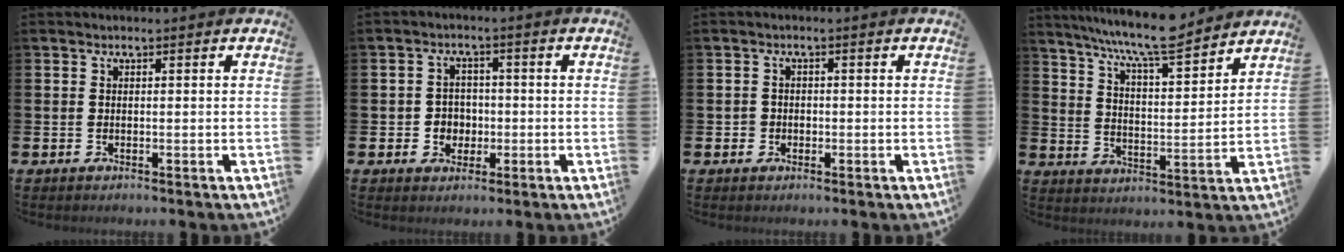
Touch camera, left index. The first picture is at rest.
{"total": 3.2, "force": [-0.5, 3.0, 0.8], "torque": [-0.019, 0.003, -0.019]}
{"total": 1.4, "force": [-0.5, 1.3, 0.2], "torque": [0.002, 0.002, -0.014]}
{"total": 8.8, "force": [8.2, 0.3, 3.3], "torque": [-0.086, -0.052, 0.144]}